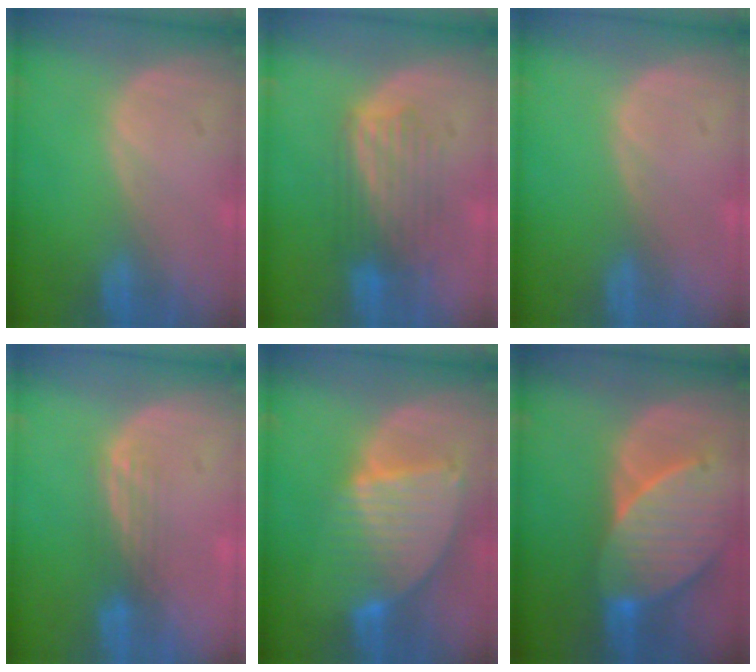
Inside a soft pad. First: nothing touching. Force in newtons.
{"total": 6.1, "press": 6.1, "slide": 0.6}
{"total": 0.0}
{"total": 3.0, "press": 2.5, "slide": 1.6}
{"total": 8.6, "press": 7.5, "slide": 4.1}
{"total": 9.2, "press": 8.8, "slide": 2.6}